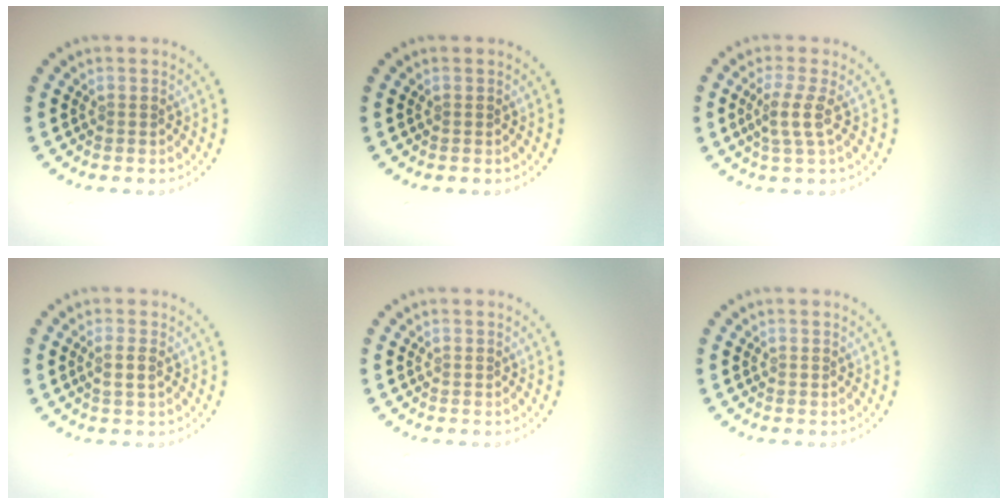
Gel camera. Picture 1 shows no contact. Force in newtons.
{"total": 0.0}
{"total": 2.3, "press": 1.7, "slide": 1.5}
{"total": 1.4, "press": 1.2, "slide": 0.6}
{"total": 0.0}
{"total": 0.0}